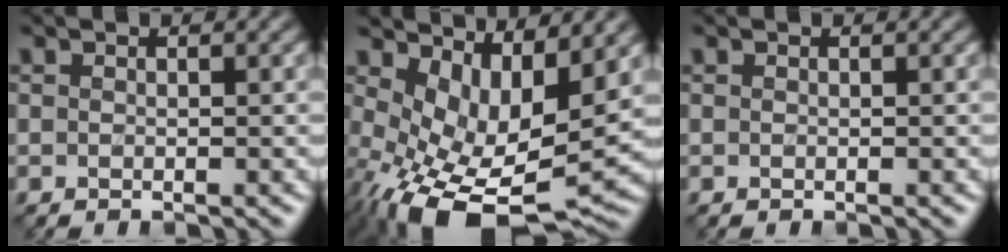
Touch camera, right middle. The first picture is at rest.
{"total": 9.9, "force": [-0.5, 5.1, 8.5], "torque": [-0.157, -0.030, 0.006]}
{"total": 0.0}